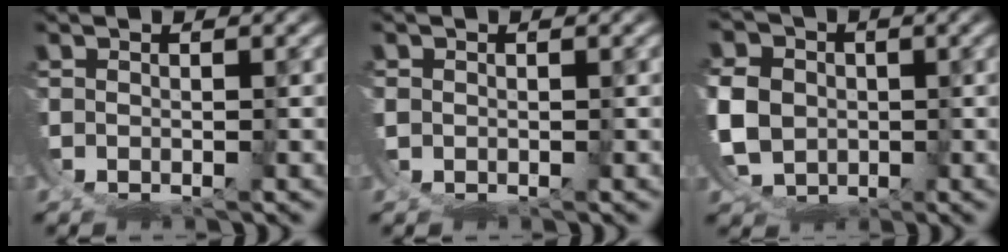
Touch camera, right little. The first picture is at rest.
{"total": 0.0}
{"total": 8.0, "force": [-0.2, 6.9, 4.0], "torque": [-0.104, -0.042, 0.014]}